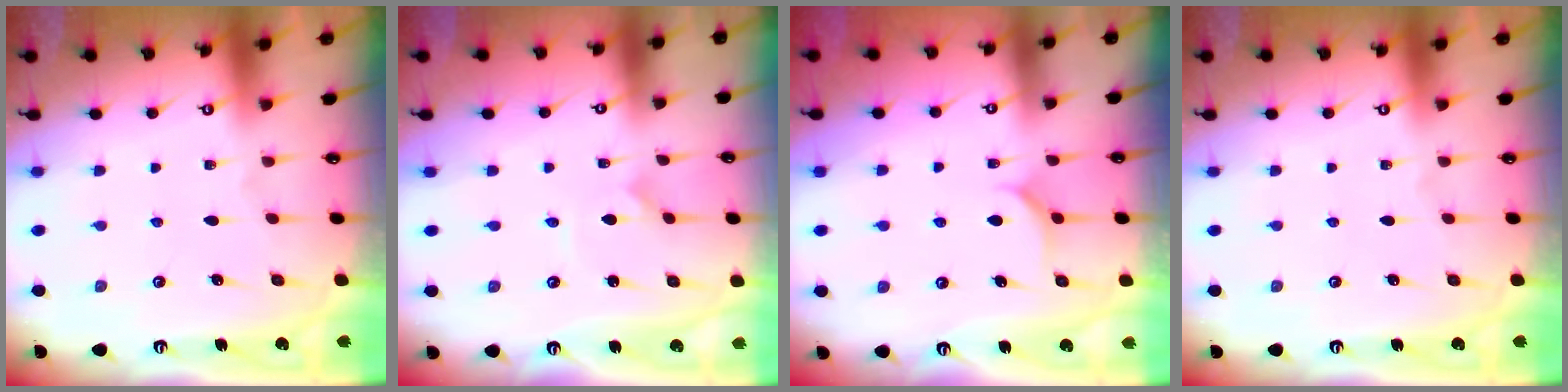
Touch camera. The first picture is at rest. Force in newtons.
{"total": 0.6, "press": 0.6, "slide": 0.1}
{"total": 5.3, "press": 5.3, "slide": 0.5}
{"total": 0.0}